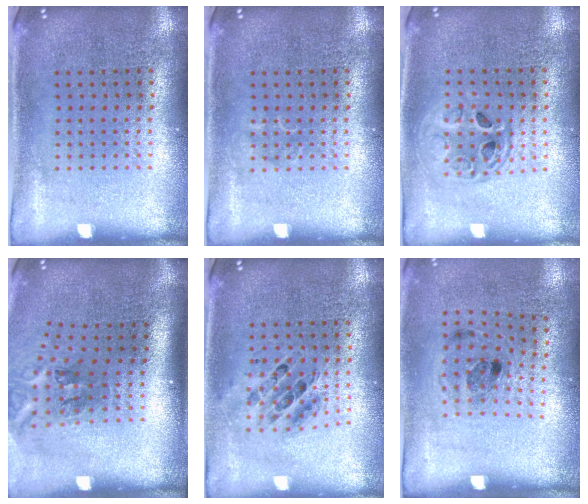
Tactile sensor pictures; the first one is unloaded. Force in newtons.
{"total": 0.5, "press": 0.5, "slide": 0.1}
{"total": 1.6, "press": 1.4, "slide": 0.7}
{"total": 2.2, "press": 1.3, "slide": 1.8}
{"total": 0.7, "press": 0.7, "slide": 0.2}
{"total": 1.2, "press": 0.8, "slide": 0.9}